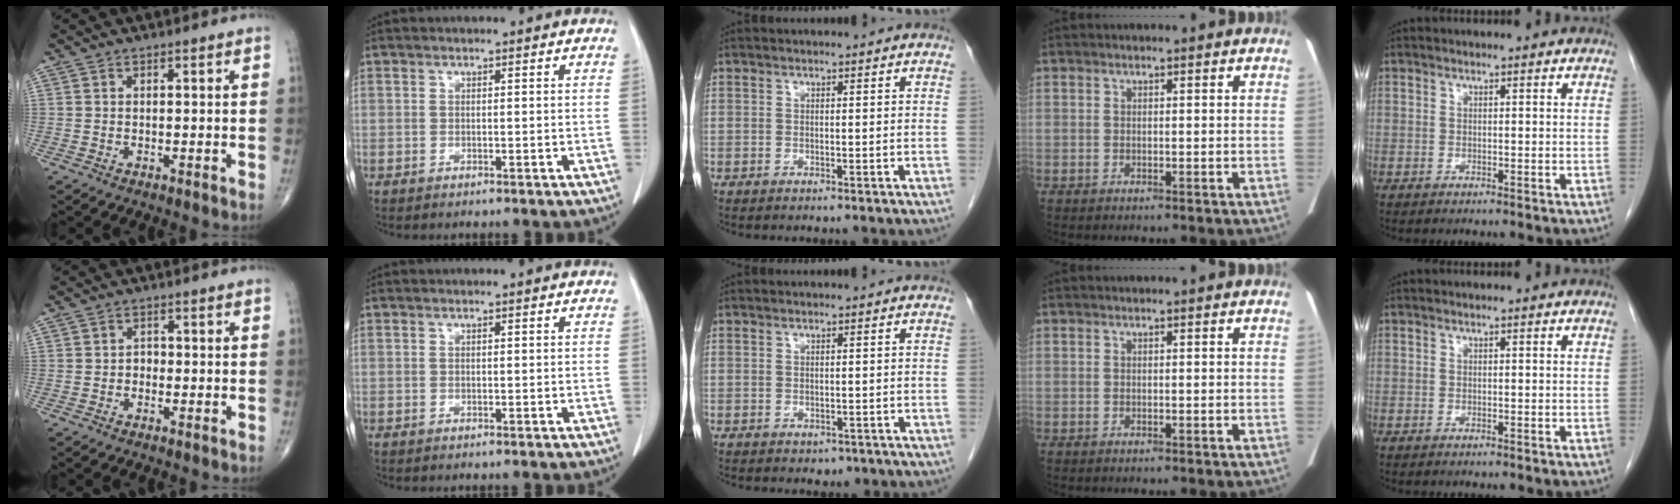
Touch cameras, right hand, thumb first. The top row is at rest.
{"thumb": {"total": 1.5, "force": [-0.6, 1.2, 0.6], "torque": [0.001, 0.006, -0.015]}, "middle": {"total": 1.2, "force": [-0.4, 1.1, 0.4], "torque": [-0.009, 0.001, 0.002]}}